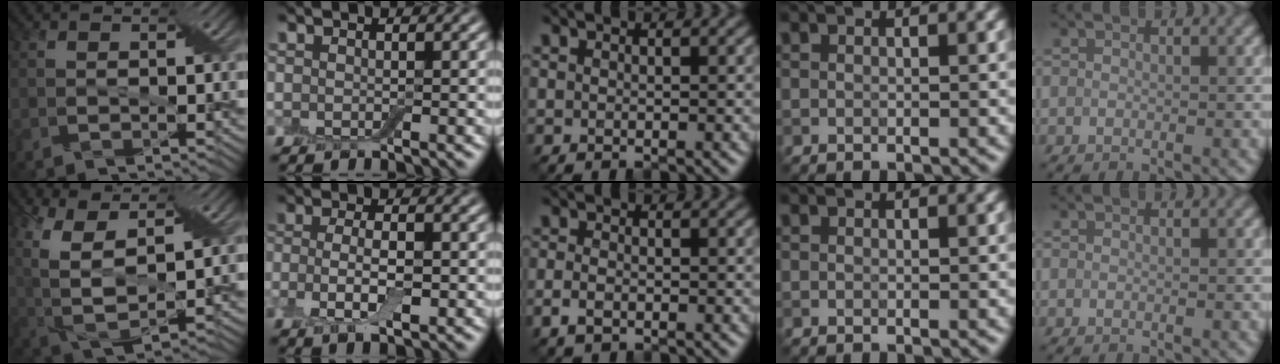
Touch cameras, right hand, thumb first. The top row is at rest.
{"thumb": {"total": 13.0, "force": [4.8, 6.2, 10.4], "torque": [-0.252, 0.010, 0.094]}, "index": {"total": 4.0, "force": [-0.7, 1.5, 3.6], "torque": [-0.077, -0.006, -0.019]}, "middle": {"total": 1.6, "force": [-0.6, 1.0, 1.1], "torque": [-0.024, -0.004, -0.014]}}